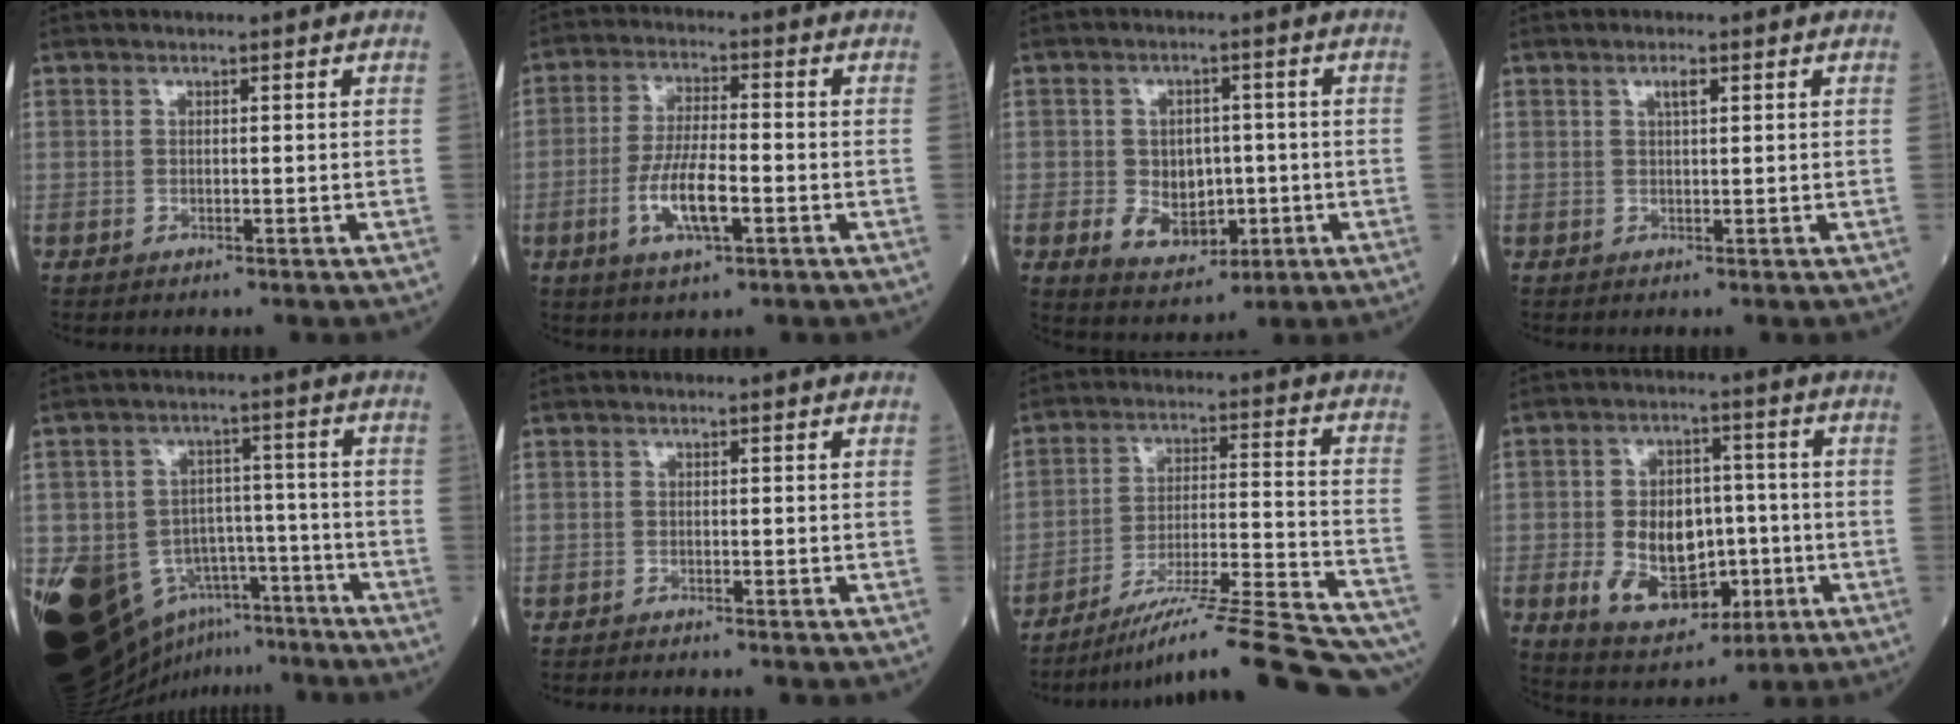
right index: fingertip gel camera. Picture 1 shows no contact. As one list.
[{"total": 8.0, "force": [-2.5, 2.0, 7.3], "torque": [-0.152, -0.001, -0.042]}, {"total": 6.8, "force": [-1.2, 5.0, 4.5], "torque": [-0.070, 0.002, -0.008]}, {"total": 1.4, "force": [0.9, 0.2, 1.0], "torque": [-0.025, 0.004, 0.015]}, {"total": 21.6, "force": [-12.0, 14.2, 11.1], "torque": [-0.256, 0.023, -0.173]}, {"total": 1.4, "force": [-1.4, -0.1, 0.5], "torque": [-0.008, -0.002, -0.021]}, {"total": 21.0, "force": [-18.1, -0.7, 10.7], "torque": [-0.113, 0.003, -0.275]}, {"total": 12.4, "force": [-2.5, 7.8, 9.3], "torque": [-0.172, 0.007, -0.027]}]